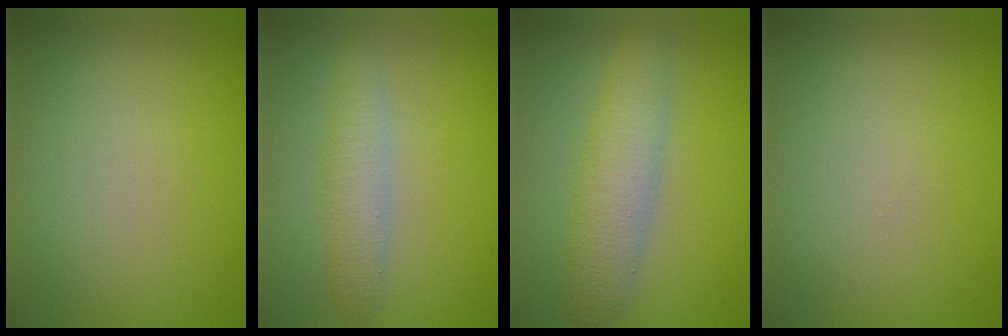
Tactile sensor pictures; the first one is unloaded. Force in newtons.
{"total": 2.4, "press": 2.4, "slide": 0.1}
{"total": 4.4, "press": 4.4, "slide": 0.1}
{"total": 0.0}